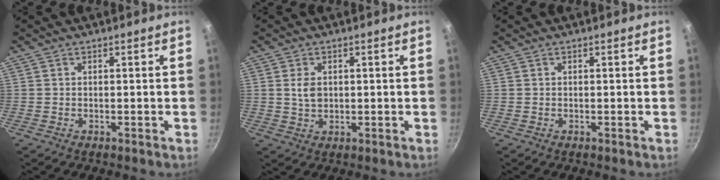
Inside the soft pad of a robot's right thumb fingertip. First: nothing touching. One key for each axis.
{"total": 3.7, "fx": 0.6, "fy": 2.6, "fz": 2.5, "tx": -0.039, "ty": -0.005, "tz": 0.013}
{"total": 0.0}